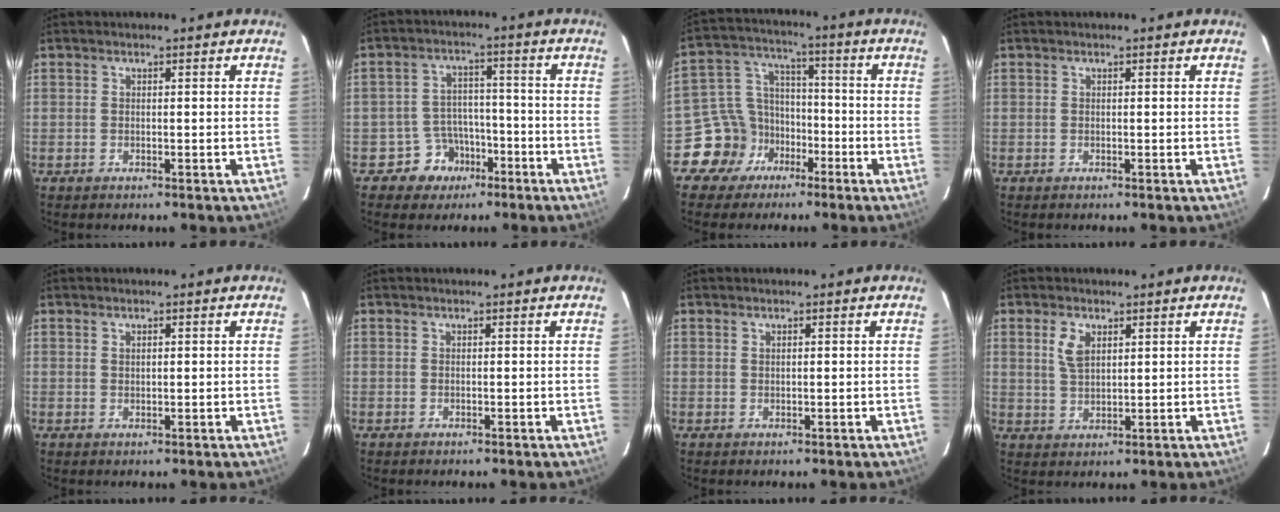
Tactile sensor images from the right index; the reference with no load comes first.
{"total": 6.8, "force": [-4.1, 5.3, 0.8], "torque": [-0.027, 0.027, -0.059]}
{"total": 10.4, "force": [-5.8, 8.4, 1.6], "torque": [-0.048, 0.046, -0.095]}
{"total": 0.0}
{"total": 1.0, "force": [0.4, 0.5, 0.8], "torque": [-0.013, 0.004, 0.007]}
{"total": 0.0}
{"total": 0.5, "force": [0.2, 0.2, 0.4], "torque": [-0.009, 0.003, 0.005]}
{"total": 4.4, "force": [1.8, 2.5, 3.2], "torque": [-0.062, 0.005, 0.038]}